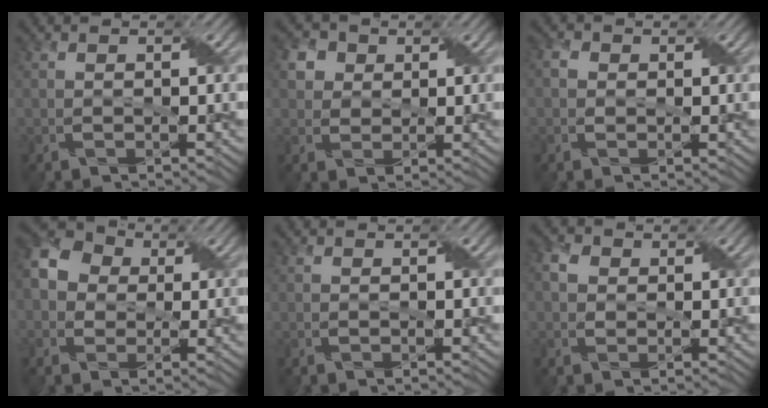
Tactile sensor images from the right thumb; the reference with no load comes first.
{"total": 4.2, "force": [1.7, 3.5, 1.5], "torque": [-0.056, 0.001, 0.031]}
{"total": 1.6, "force": [0.1, 1.4, 0.7], "torque": [-0.015, 0.002, -0.003]}
{"total": 7.1, "force": [0.6, 6.2, 3.4], "torque": [-0.098, 0.015, 0.000]}
{"total": 0.0}
{"total": 2.5, "force": [0.5, 2.2, 1.2], "torque": [-0.029, 0.007, 0.003]}